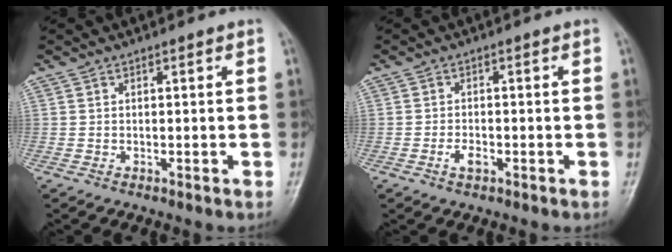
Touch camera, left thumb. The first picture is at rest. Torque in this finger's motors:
{"motor_torque": [-0.33, 0.33, 0.24, 0.40, 0.04]}